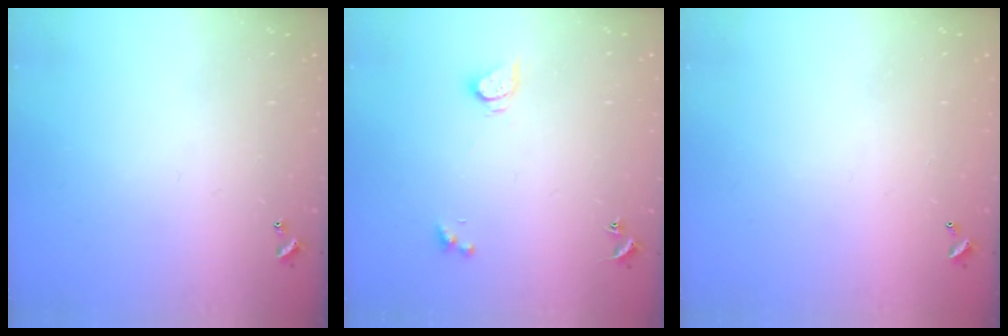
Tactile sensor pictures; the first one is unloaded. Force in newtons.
{"total": 2.9, "press": 2.9, "slide": 0.5}
{"total": 2.9, "press": 2.9, "slide": 0.1}